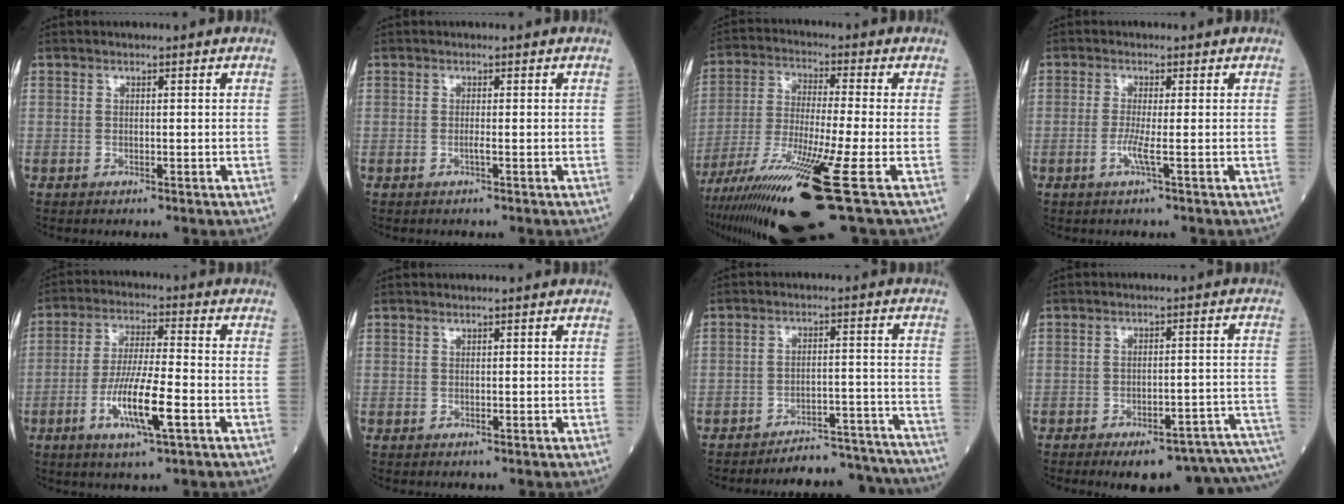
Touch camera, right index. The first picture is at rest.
{"total": 0.5, "force": [-0.2, -0.2, 0.4], "torque": [-0.006, 0.001, -0.009]}
{"total": 18.4, "force": [-9.9, 0.0, 15.5], "torque": [-0.274, -0.050, -0.177]}
{"total": 2.3, "force": [-0.8, -0.5, 2.1], "torque": [-0.049, -0.004, -0.019]}
{"total": 10.1, "force": [-3.8, 0.8, 9.3], "torque": [-0.177, -0.011, -0.070]}
{"total": 0.0}
{"total": 14.0, "force": [-13.8, 2.0, 1.6], "torque": [0.009, 0.033, -0.175]}
{"total": 17.4, "force": [-15.4, 2.2, 7.8], "torque": [-0.023, 0.026, -0.183]}